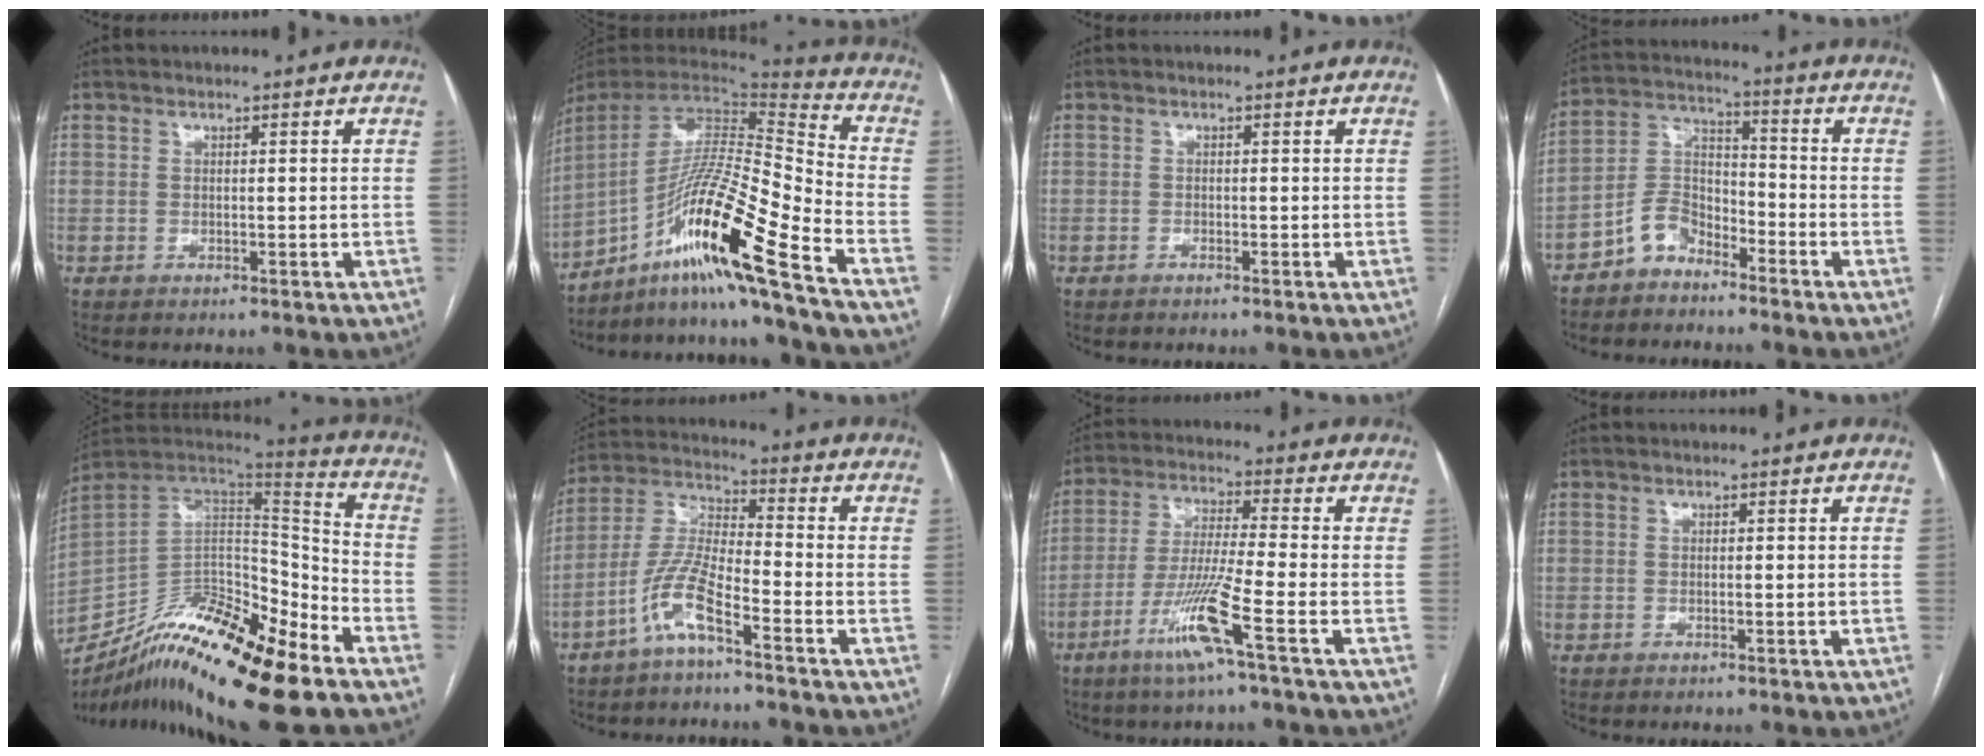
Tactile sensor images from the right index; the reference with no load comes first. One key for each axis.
{"total": 20.6, "fx": -12.6, "fy": -1.2, "fz": 16.2, "tx": -0.303, "ty": -0.010, "tz": -0.236}
{"total": 0.5, "fx": -0.4, "fy": 0.3, "fz": 0.1, "tx": -0.002, "ty": 0.001, "tz": -0.009}
{"total": 6.8, "fx": -5.0, "fy": 3.8, "fz": 2.8, "tx": -0.059, "ty": 0.017, "tz": -0.101}
{"total": 23.6, "fx": -17.7, "fy": 3.7, "fz": 15.2, "tx": -0.268, "ty": -0.007, "tz": -0.309}
{"total": 8.1, "fx": -5.0, "fy": 0.9, "fz": 6.3, "tx": -0.146, "ty": 0.002, "tz": -0.107}
{"total": 10.2, "fx": -5.1, "fy": -1.4, "fz": 8.8, "tx": -0.175, "ty": -0.020, "tz": -0.104}
{"total": 0.7, "fx": -0.1, "fy": -0.1, "fz": 0.7, "tx": -0.014, "ty": -0.002, "tz": 0.000}